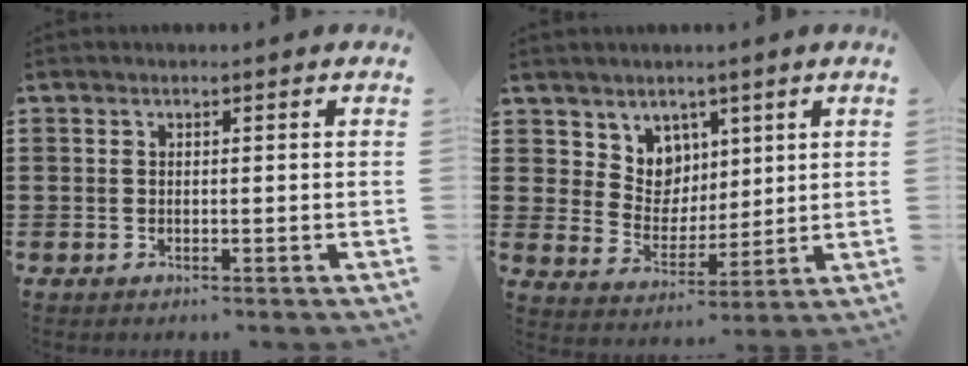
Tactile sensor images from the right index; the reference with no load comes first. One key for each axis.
{"total": 6.1, "fx": 3.9, "fy": 4.8, "fz": 0.2, "tx": -0.039, "ty": -0.008, "tz": 0.074}